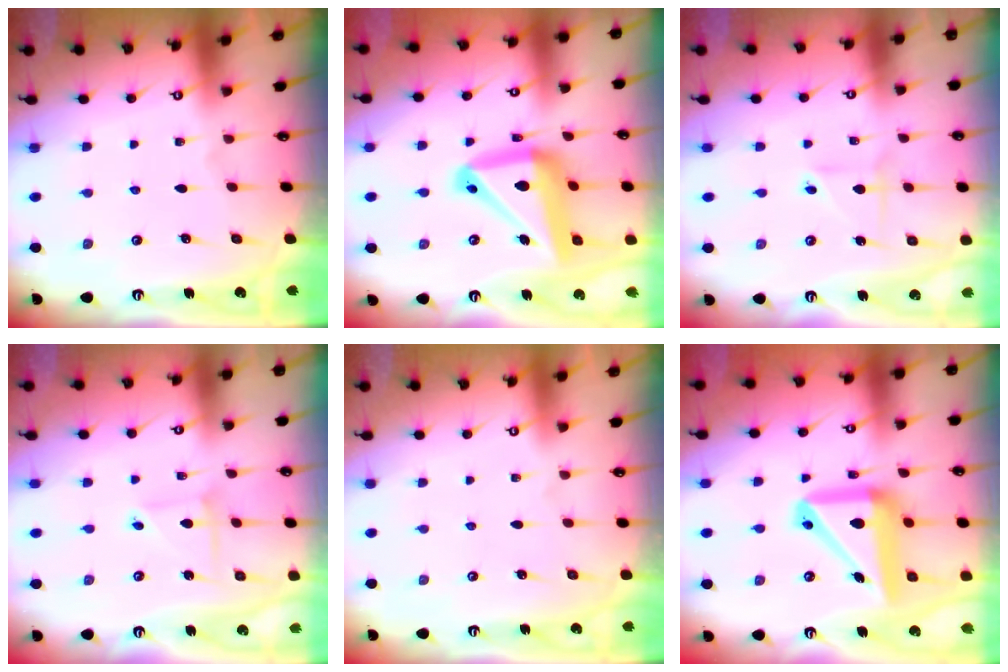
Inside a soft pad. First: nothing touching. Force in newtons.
{"total": 19.3, "press": 19.1, "slide": 2.0}
{"total": 2.1, "press": 2.1, "slide": 0.6}
{"total": 2.8, "press": 2.8, "slide": 0.3}
{"total": 0.0}
{"total": 16.6, "press": 16.4, "slide": 2.4}